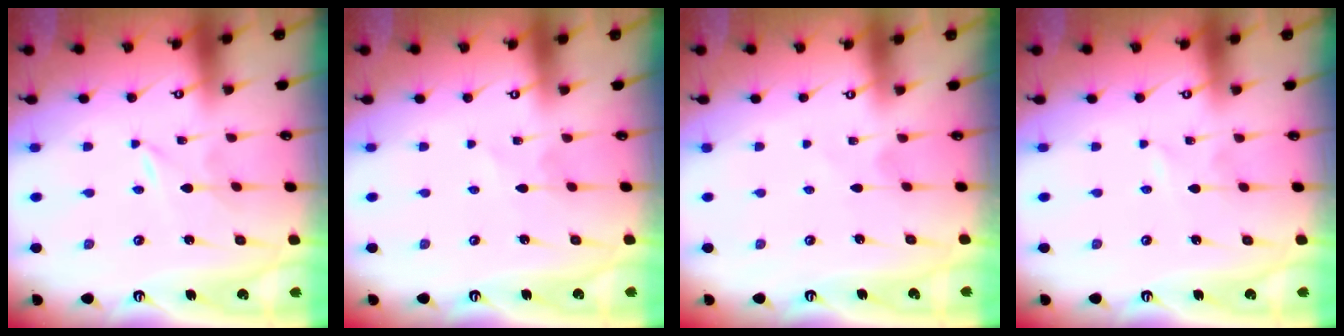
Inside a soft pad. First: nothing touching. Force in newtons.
{"total": 0.8, "press": 0.8, "slide": 0.1}
{"total": 0.9, "press": 0.8, "slide": 0.1}
{"total": 0.0}